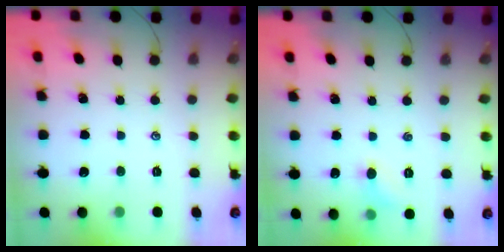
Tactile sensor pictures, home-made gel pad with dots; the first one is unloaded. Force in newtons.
{"total": 5.2, "press": 5.0, "slide": 1.5}